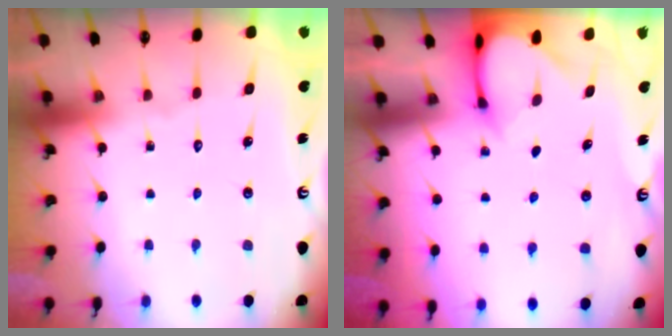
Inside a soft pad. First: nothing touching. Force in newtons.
{"total": 3.3, "press": 3.3, "slide": 0.2}